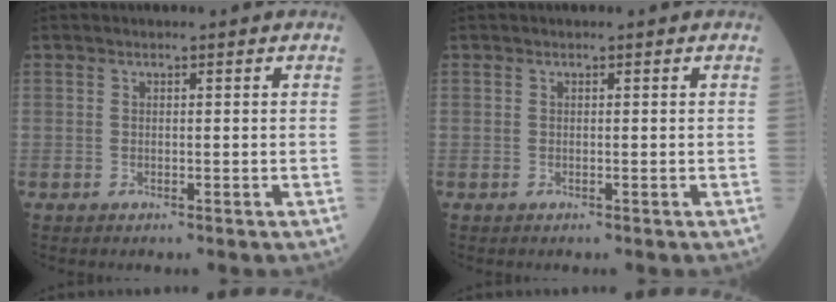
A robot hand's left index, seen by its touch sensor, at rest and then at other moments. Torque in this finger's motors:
{"motor_torque": [0.04, -0.15, 0.00, 0.00]}